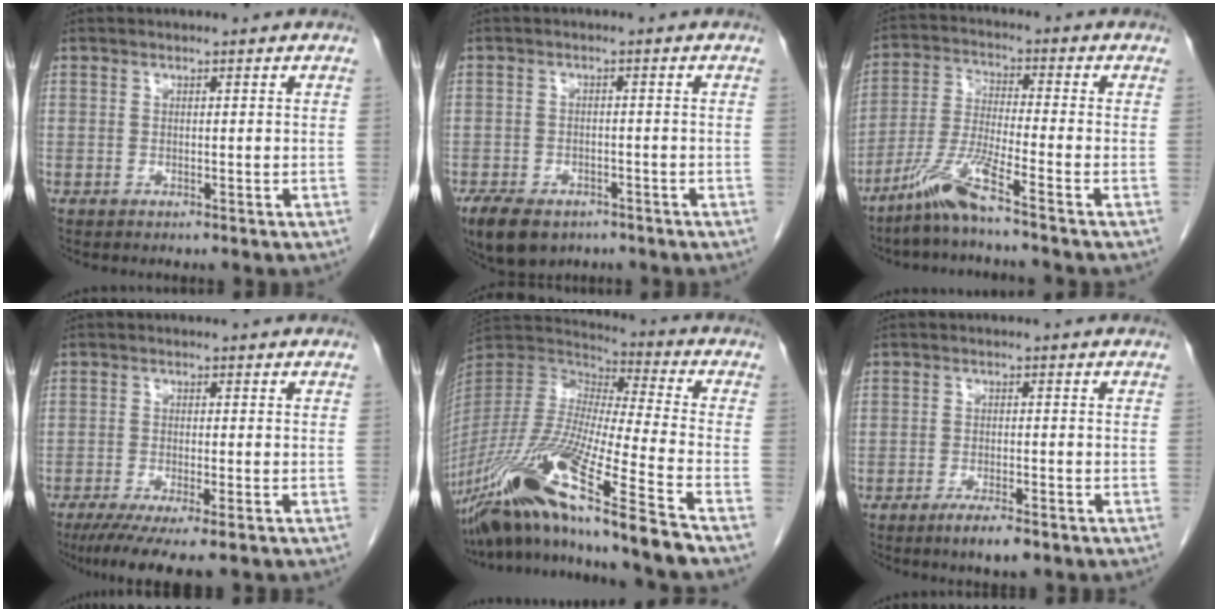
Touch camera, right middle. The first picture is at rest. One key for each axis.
{"total": 9.7, "fx": -6.6, "fy": 5.4, "fz": 4.7, "tx": -0.092, "ty": -0.004, "tz": -0.097}
{"total": 7.8, "fx": -5.6, "fy": -0.9, "fz": 5.2, "tx": -0.113, "ty": -0.023, "tz": -0.120}
{"total": 8.1, "fx": -5.7, "fy": 1.0, "fz": 5.7, "tx": -0.086, "ty": -0.019, "tz": -0.091}
{"total": 22.2, "fx": -15.5, "fy": -1.3, "fz": 15.8, "tx": -0.332, "ty": -0.055, "tz": -0.295}
{"total": 4.0, "fx": -2.7, "fy": 0.7, "fz": 2.9, "tx": -0.053, "ty": -0.005, "tz": -0.042}